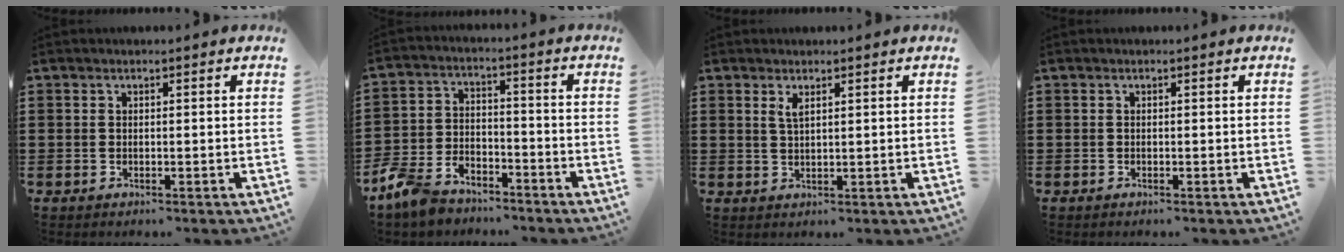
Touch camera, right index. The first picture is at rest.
{"total": 5.9, "force": [-5.4, 2.0, 1.4], "torque": [-0.052, 0.009, -0.112]}
{"total": 1.8, "force": [1.1, 0.5, 1.4], "torque": [-0.029, 0.003, 0.019]}
{"total": 0.0}